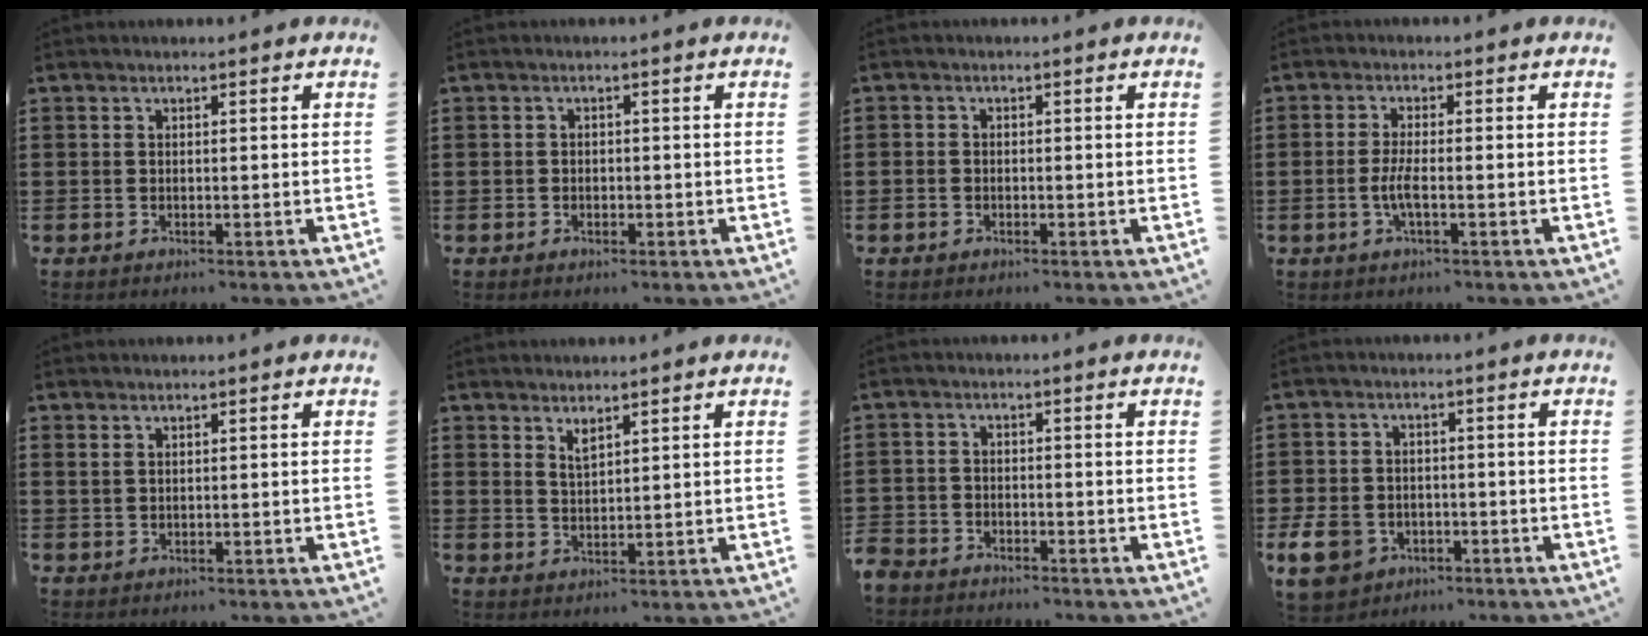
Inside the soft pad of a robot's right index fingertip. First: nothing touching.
{"total": 1.0, "force": [-0.4, 0.9, 0.2], "torque": [-0.006, 0.002, -0.011]}
{"total": 1.0, "force": [-0.8, 0.6, 0.1], "torque": [-0.004, 0.001, -0.018]}
{"total": 3.2, "force": [-1.0, 0.5, 2.9], "torque": [-0.073, -0.007, -0.027]}
{"total": 0.9, "force": [0.6, 0.5, 0.4], "torque": [-0.010, 0.003, 0.011]}
{"total": 2.1, "force": [1.7, 0.7, 1.0], "torque": [-0.022, 0.002, 0.031]}
{"total": 3.1, "force": [-2.9, 1.0, -0.2], "torque": [-0.019, -0.005, -0.069]}
{"total": 6.6, "force": [-3.0, 5.0, 2.9], "torque": [-0.095, 0.007, -0.063]}